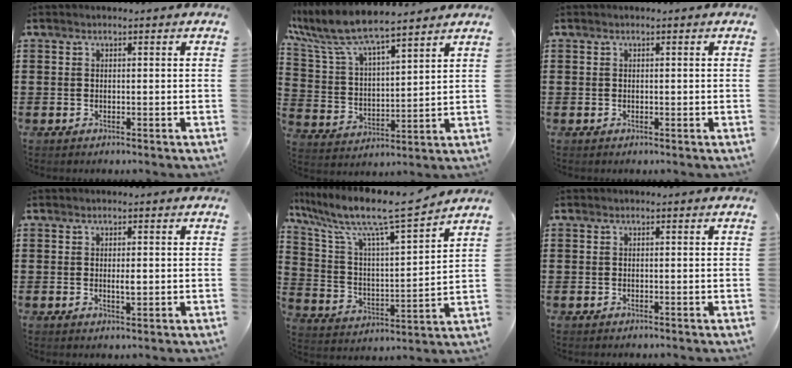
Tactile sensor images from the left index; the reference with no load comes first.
{"total": 8.7, "force": [7.6, 1.4, 3.9], "torque": [-0.107, -0.036, 0.132]}
{"total": 0.5, "force": [0.2, 0.1, -0.4], "torque": [0.007, 0.004, 0.004]}
{"total": 1.9, "force": [0.1, 0.5, 1.8], "torque": [-0.034, -0.002, 0.001]}
{"total": 10.7, "force": [8.8, 0.8, 6.1], "torque": [-0.153, -0.059, 0.142]}
{"total": 0.0}